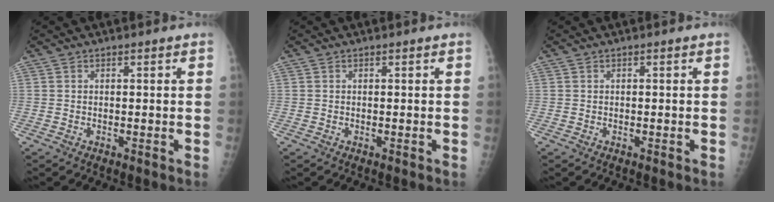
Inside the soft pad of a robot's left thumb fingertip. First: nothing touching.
{"total": 0.0}
{"total": 0.0}